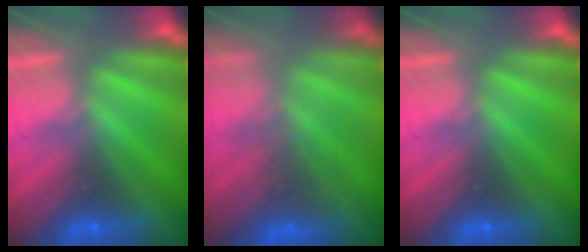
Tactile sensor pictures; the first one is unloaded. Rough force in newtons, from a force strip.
{"total": 5.9}
{"total": 0.0}